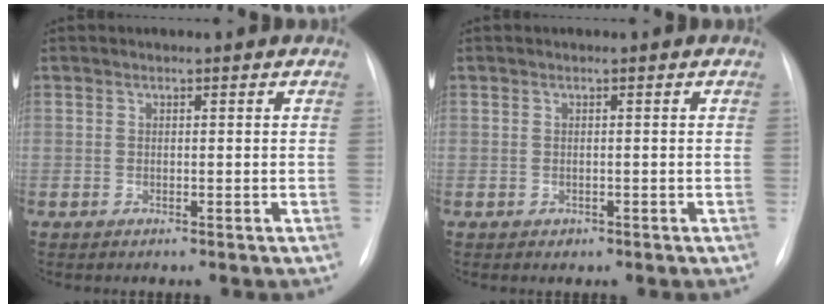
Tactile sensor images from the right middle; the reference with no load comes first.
{"total": 0.5, "force": [-0.2, 0.5, 0.1], "torque": [-0.003, 0.002, -0.002]}